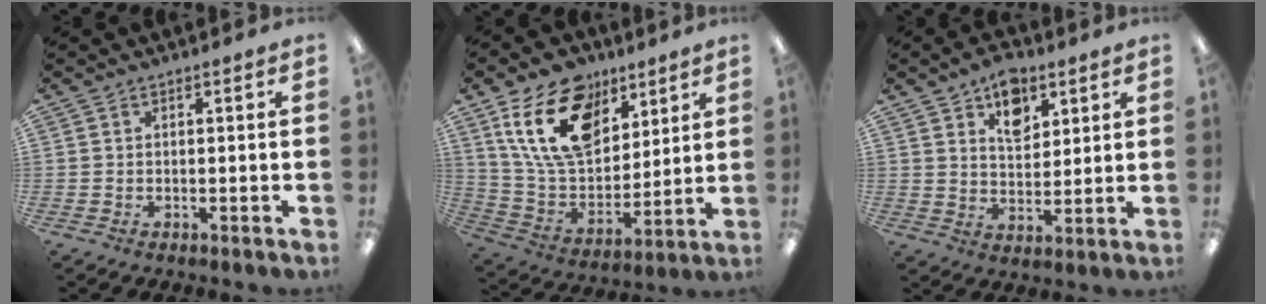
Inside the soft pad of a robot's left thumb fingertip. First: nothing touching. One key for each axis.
{"total": 20.4, "fx": 10.7, "fy": 12.8, "fz": 11.8, "tx": -0.215, "ty": -0.036, "tz": 0.197}
{"total": 8.9, "fx": 5.7, "fy": 5.3, "fz": 4.3, "tx": -0.047, "ty": -0.026, "tz": 0.097}